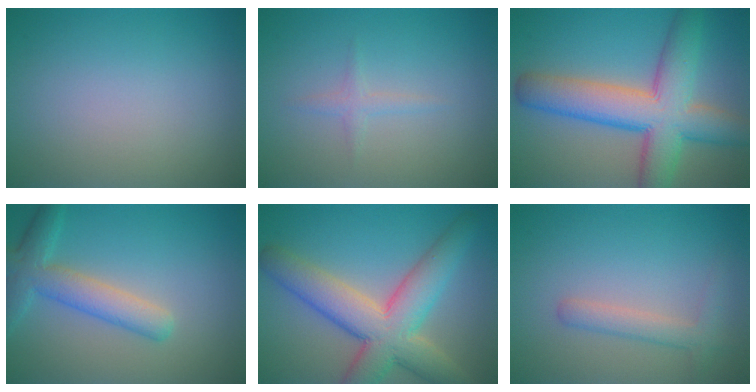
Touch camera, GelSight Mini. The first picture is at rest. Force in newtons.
{"total": 1.1, "press": 1.1, "slide": 0.1}
{"total": 9.5, "press": 9.5, "slide": 0.4}
{"total": 4.4, "press": 4.4, "slide": 0.2}
{"total": 9.0, "press": 8.9, "slide": 0.8}
{"total": 2.2, "press": 2.2, "slide": 0.2}